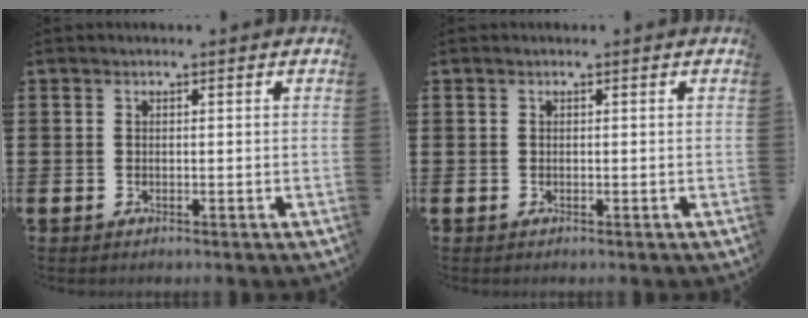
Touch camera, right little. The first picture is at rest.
{"total": 0.0}